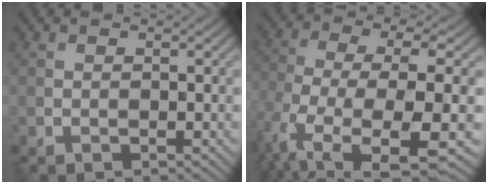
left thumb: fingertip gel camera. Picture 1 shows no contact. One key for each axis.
{"total": 11.4, "fx": -4.7, "fy": 4.0, "fz": 9.6, "tx": -0.205, "ty": -0.027, "tz": -0.075}